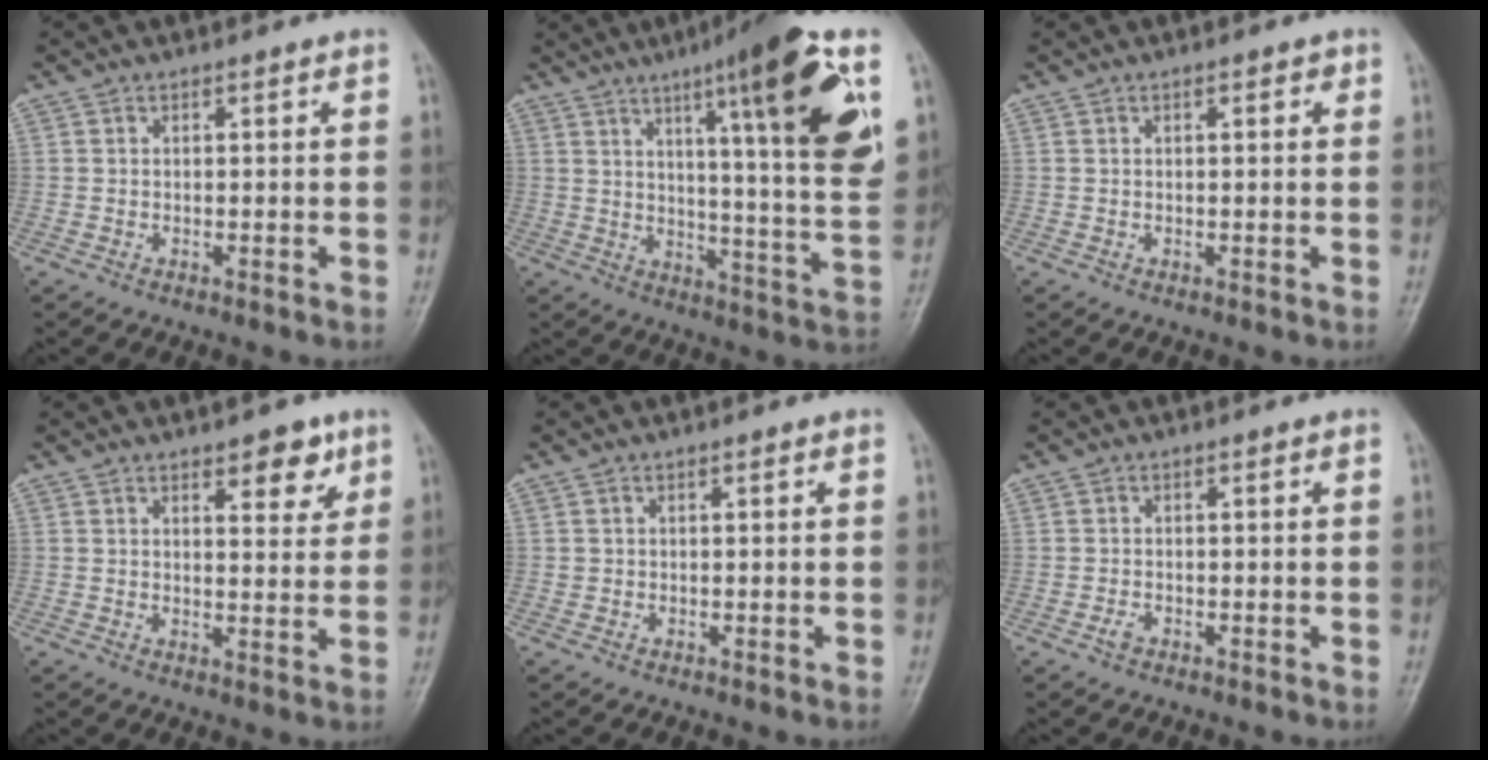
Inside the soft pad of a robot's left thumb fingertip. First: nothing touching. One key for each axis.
{"total": 22.0, "fx": 9.8, "fy": 2.6, "fz": 19.5, "tx": -0.252, "ty": -0.038, "tz": 0.137}
{"total": 1.5, "fx": 0.6, "fy": 0.6, "fz": 1.3, "tx": -0.015, "ty": 0.002, "tz": 0.005}
{"total": 3.9, "fx": 1.8, "fy": 2.0, "fz": 2.8, "tx": -0.015, "ty": -0.004, "tz": 0.019}
{"total": 0.5, "fx": 0.0, "fy": 0.5, "fz": 0.2, "tx": -0.002, "ty": 0.005, "tz": 0.003}
{"total": 1.1, "fx": -0.7, "fy": 0.6, "fz": 0.6, "tx": -0.014, "ty": 0.003, "tz": -0.013}